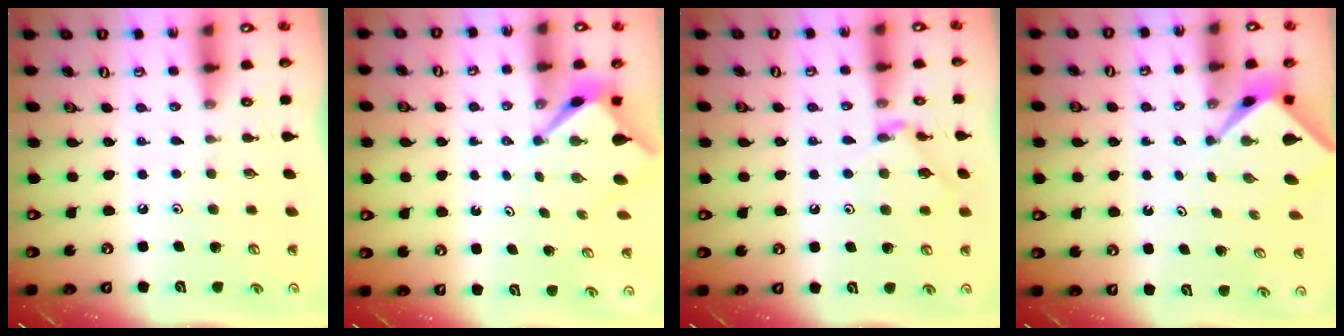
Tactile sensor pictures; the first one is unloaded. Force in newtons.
{"total": 3.2, "press": 3.2, "slide": 0.2}
{"total": 8.3, "press": 8.3, "slide": 0.5}
{"total": 2.3, "press": 2.3, "slide": 0.3}